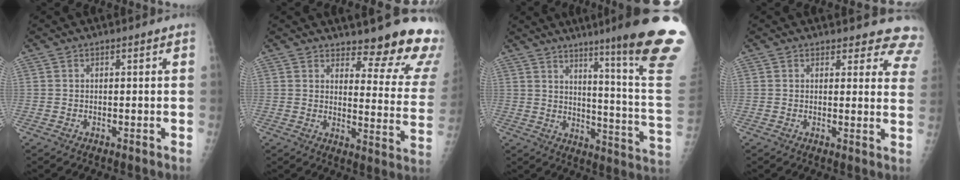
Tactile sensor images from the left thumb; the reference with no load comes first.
{"total": 17.0, "force": [14.3, 4.5, 8.1], "torque": [-0.055, -0.126, 0.159]}
{"total": 23.0, "force": [15.6, -0.5, 16.9], "torque": [-0.201, -0.118, 0.208]}
{"total": 10.0, "force": [9.2, 3.6, 1.0], "torque": [0.047, -0.055, 0.065]}